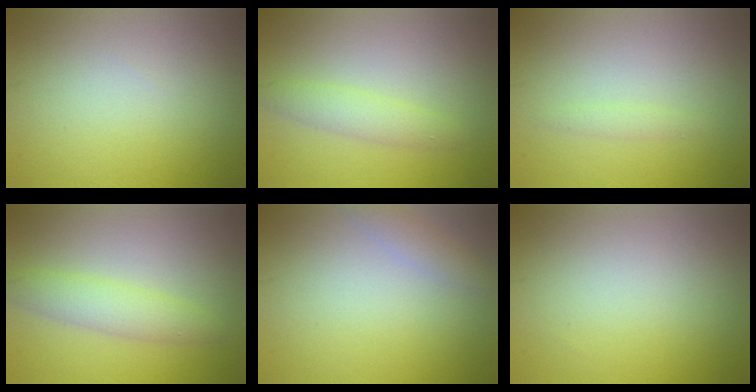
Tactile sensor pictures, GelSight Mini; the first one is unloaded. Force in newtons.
{"total": 2.2, "press": 2.2, "slide": 0.1}
{"total": 0.7, "press": 0.7, "slide": 0.1}
{"total": 3.0, "press": 3.0, "slide": 0.1}
{"total": 1.6, "press": 1.6, "slide": 0.2}
{"total": 0.0}